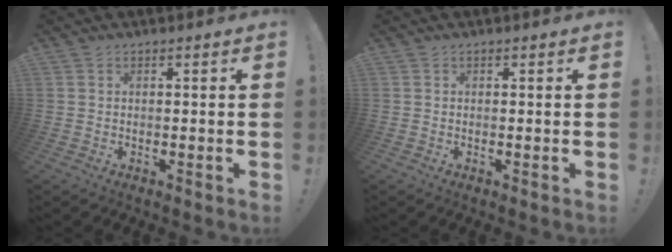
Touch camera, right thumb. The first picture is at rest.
{"total": 0.0}